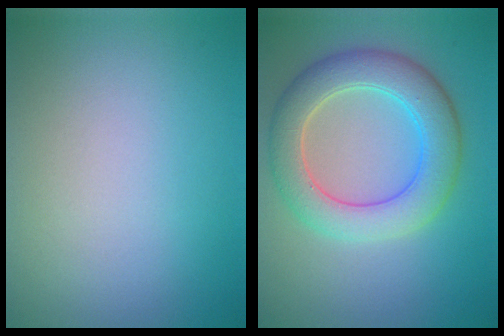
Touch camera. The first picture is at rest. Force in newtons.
{"total": 6.0, "press": 6.0, "slide": 0.4}